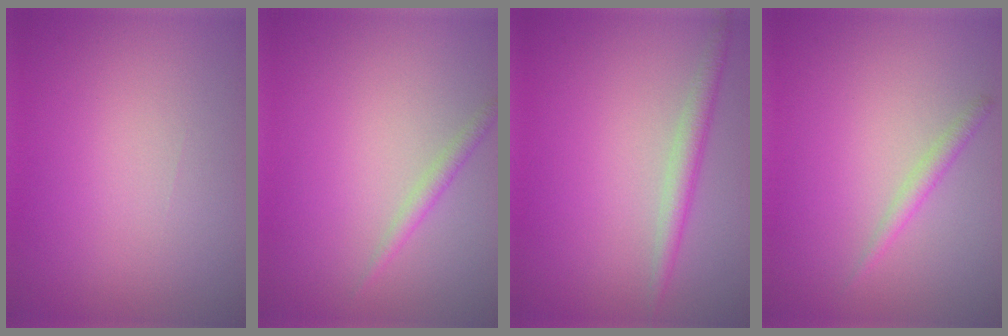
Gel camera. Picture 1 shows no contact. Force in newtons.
{"total": 1.2, "press": 1.2, "slide": 0.0}
{"total": 2.0, "press": 2.0, "slide": 0.0}
{"total": 1.2, "press": 1.2, "slide": 0.0}